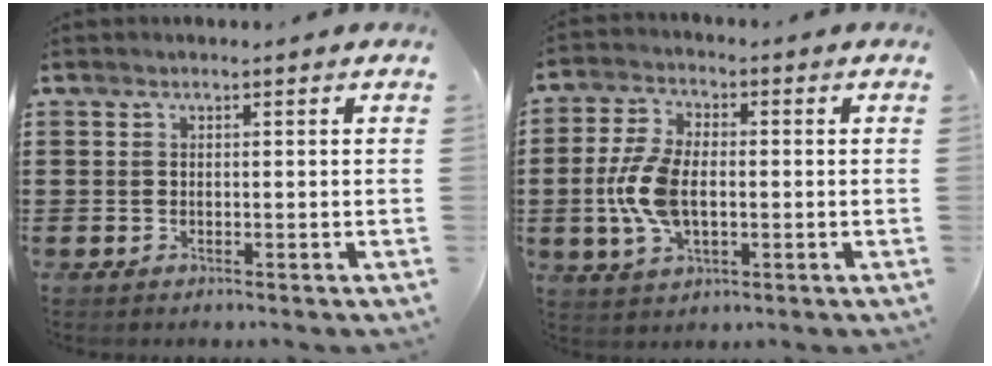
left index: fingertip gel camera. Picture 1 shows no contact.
{"total": 8.6, "force": [-0.8, 4.8, 7.1], "torque": [-0.176, -0.001, -0.023]}